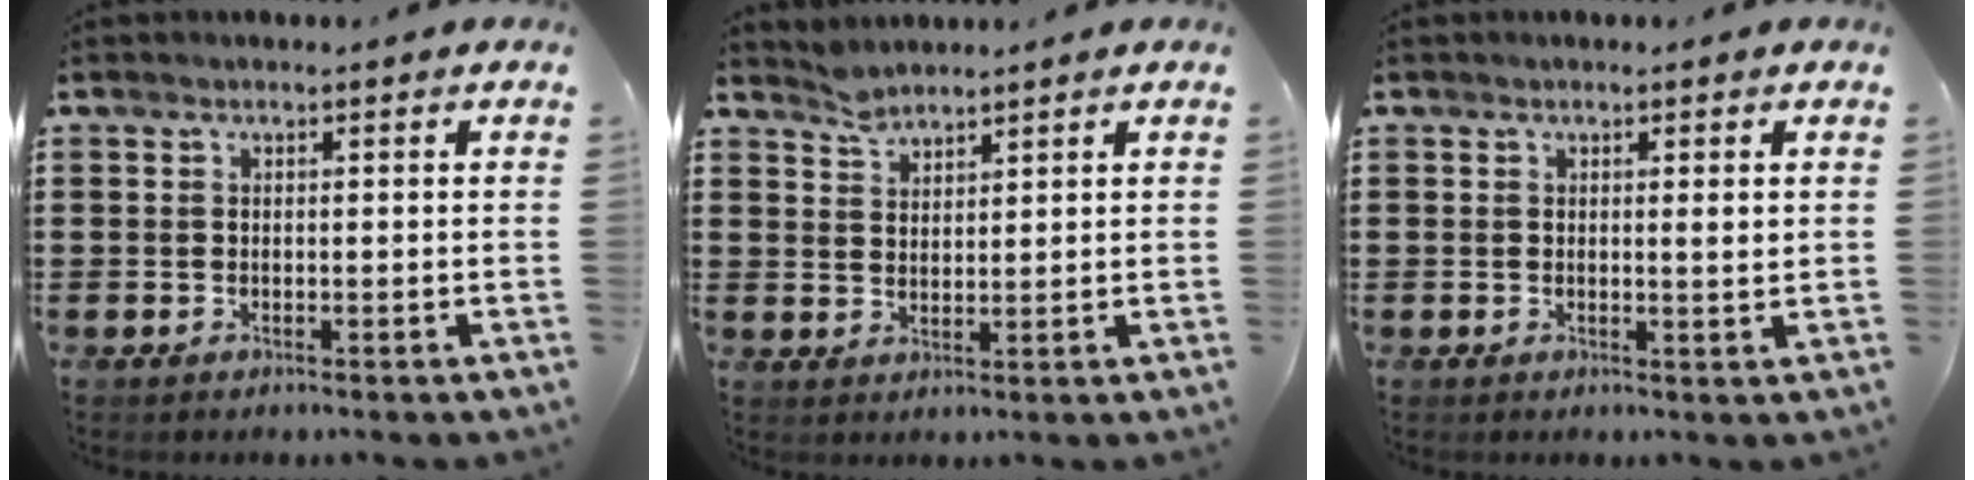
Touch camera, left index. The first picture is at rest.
{"total": 2.6, "force": [2.5, 0.4, 0.0], "torque": [-0.006, -0.003, 0.050]}
{"total": 1.6, "force": [0.6, 0.2, 1.4], "torque": [-0.024, -0.002, 0.009]}